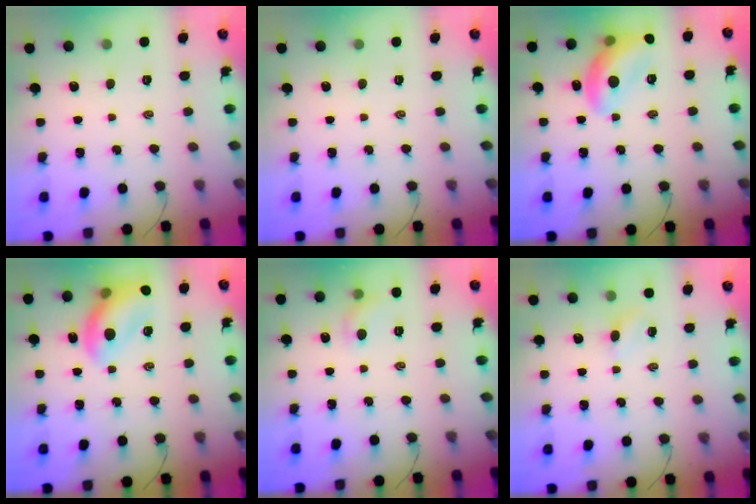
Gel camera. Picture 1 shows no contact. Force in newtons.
{"total": 0.0}
{"total": 13.9, "press": 13.7, "slide": 2.0}
{"total": 14.4, "press": 14.4, "slide": 1.5}
{"total": 6.2, "press": 6.0, "slide": 1.4}
{"total": 2.8, "press": 2.6, "slide": 1.0}